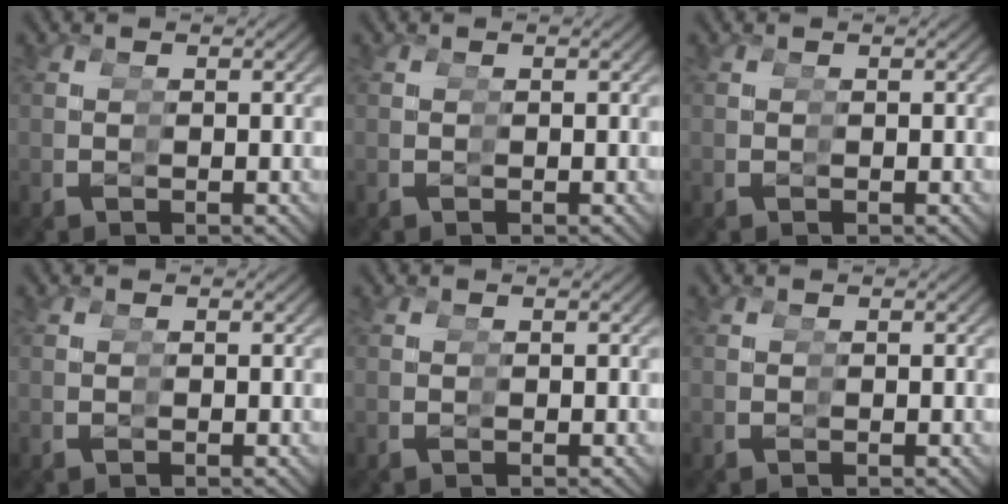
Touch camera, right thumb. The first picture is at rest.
{"total": 0.0}
{"total": 0.0}
{"total": 0.0}
{"total": 0.0}
{"total": 0.0}